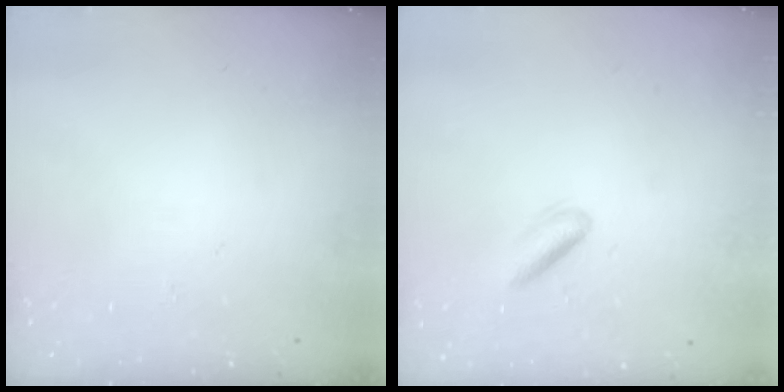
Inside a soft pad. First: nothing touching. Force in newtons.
{"total": 2.7, "press": 2.6, "slide": 0.8}